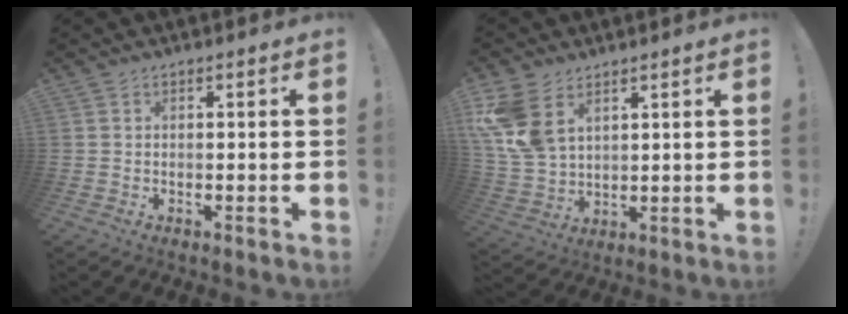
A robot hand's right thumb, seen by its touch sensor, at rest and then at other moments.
{"total": 11.9, "force": [5.8, 7.6, 7.1], "torque": [-0.148, -0.024, 0.117]}